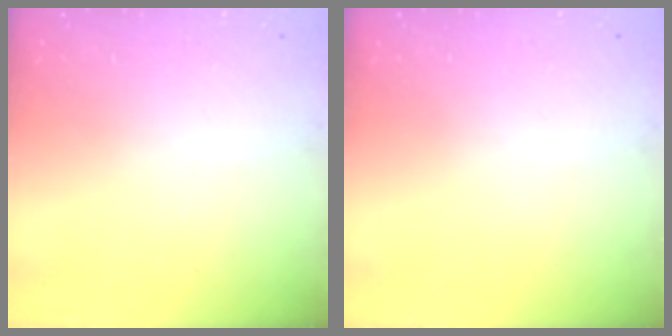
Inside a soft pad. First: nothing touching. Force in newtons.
{"total": 0.0}